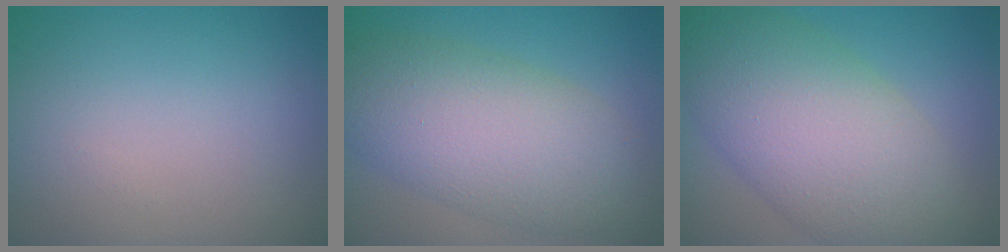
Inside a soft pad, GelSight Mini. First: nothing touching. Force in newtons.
{"total": 8.3, "press": 8.3, "slide": 0.1}
{"total": 10.5, "press": 10.5, "slide": 0.1}